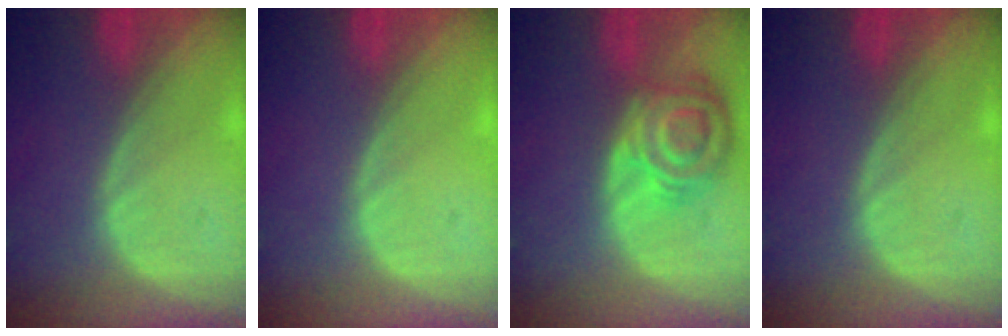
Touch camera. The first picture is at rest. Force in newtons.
{"total": 0.0}
{"total": 8.4, "press": 7.4, "slide": 3.9}
{"total": 0.0}